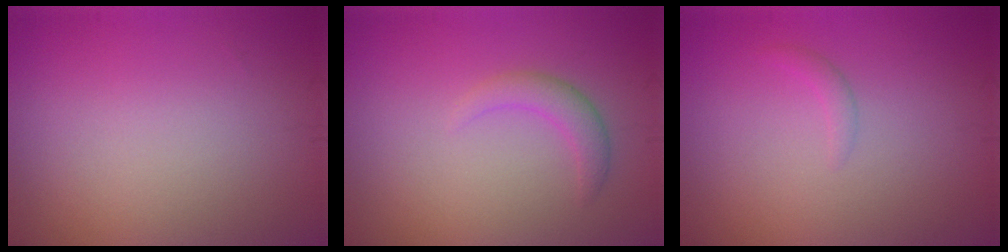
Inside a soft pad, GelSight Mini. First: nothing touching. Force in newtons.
{"total": 1.9, "press": 1.9, "slide": 0.0}
{"total": 0.8, "press": 0.8, "slide": 0.0}